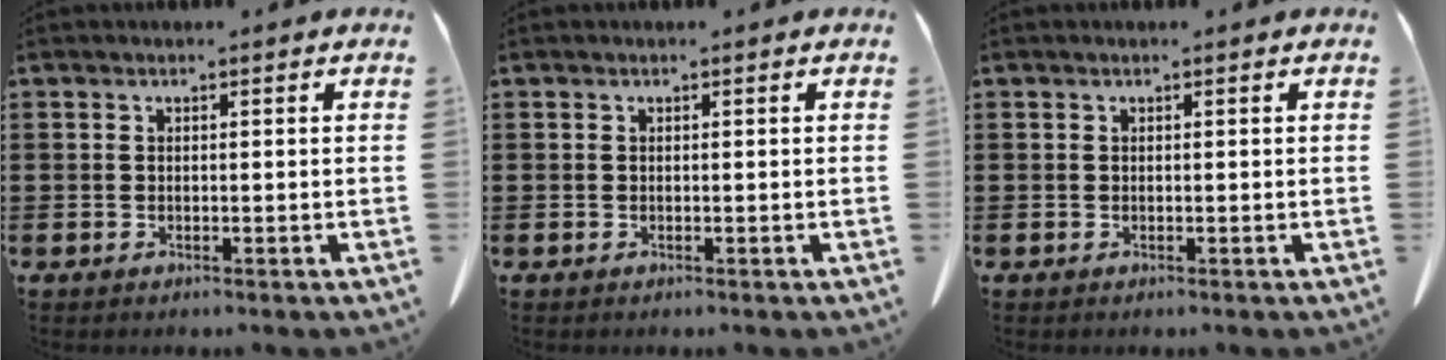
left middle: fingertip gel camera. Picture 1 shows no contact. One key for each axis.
{"total": 0.0}
{"total": 0.0}